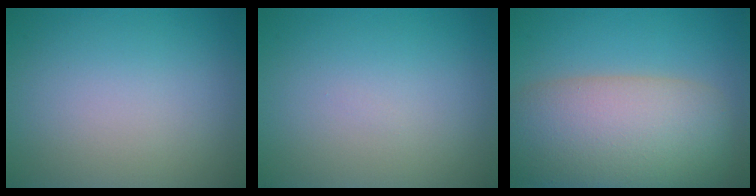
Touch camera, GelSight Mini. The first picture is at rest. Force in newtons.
{"total": 0.0}
{"total": 11.1, "press": 11.1, "slide": 0.6}